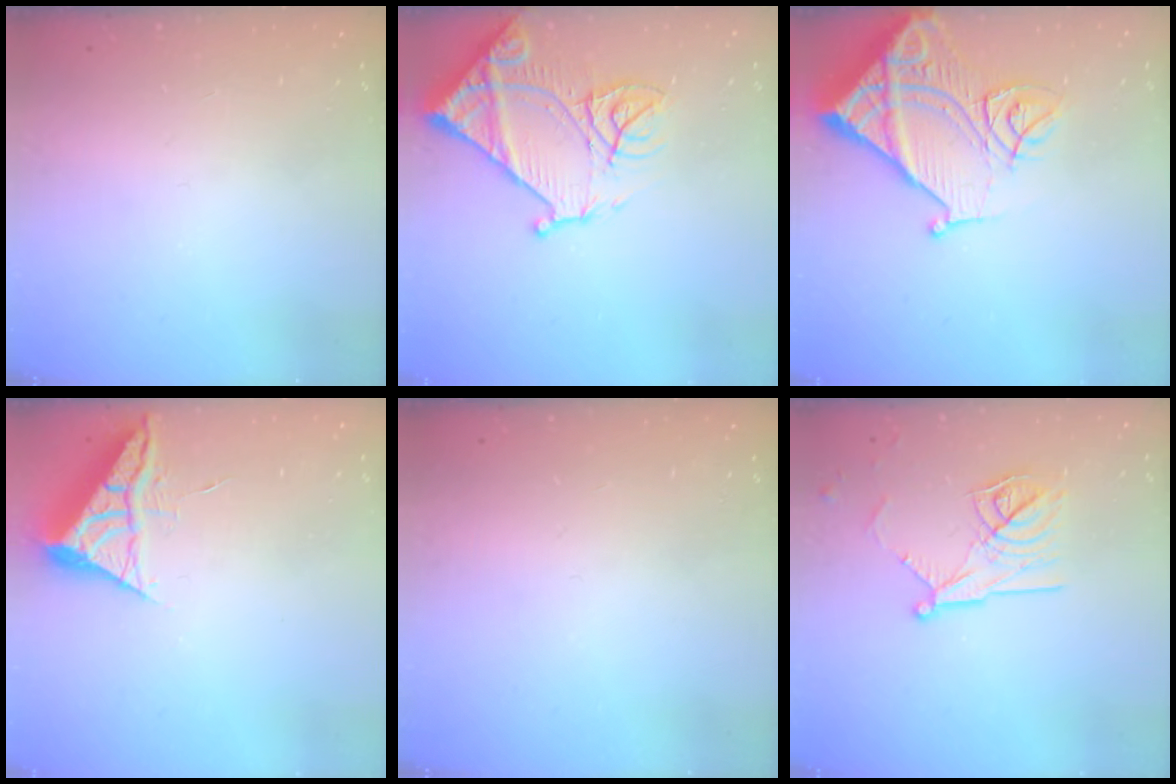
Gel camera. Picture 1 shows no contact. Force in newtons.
{"total": 17.7, "press": 17.6, "slide": 1.9}
{"total": 16.9, "press": 16.8, "slide": 2.1}
{"total": 5.4, "press": 5.4, "slide": 0.8}
{"total": 0.0}
{"total": 13.5, "press": 13.5, "slide": 0.2}